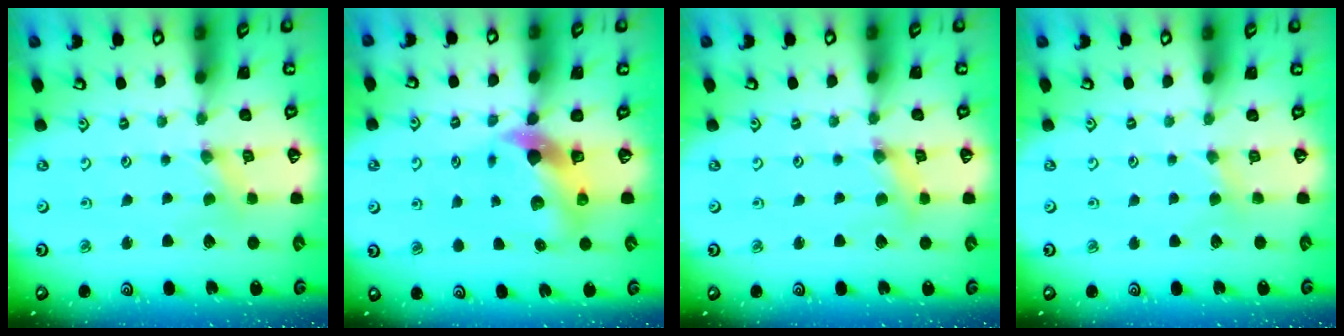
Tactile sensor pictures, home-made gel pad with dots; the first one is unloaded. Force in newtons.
{"total": 8.9, "press": 8.8, "slide": 1.7}
{"total": 2.5, "press": 2.4, "slide": 0.3}
{"total": 2.4, "press": 2.4, "slide": 0.3}